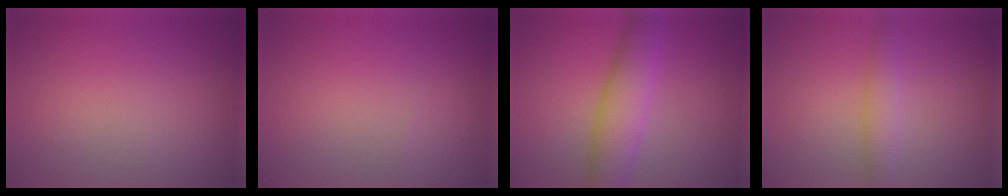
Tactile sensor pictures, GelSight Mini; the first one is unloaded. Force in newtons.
{"total": 0.0}
{"total": 5.4, "press": 5.4, "slide": 0.4}
{"total": 2.2, "press": 2.2, "slide": 0.0}